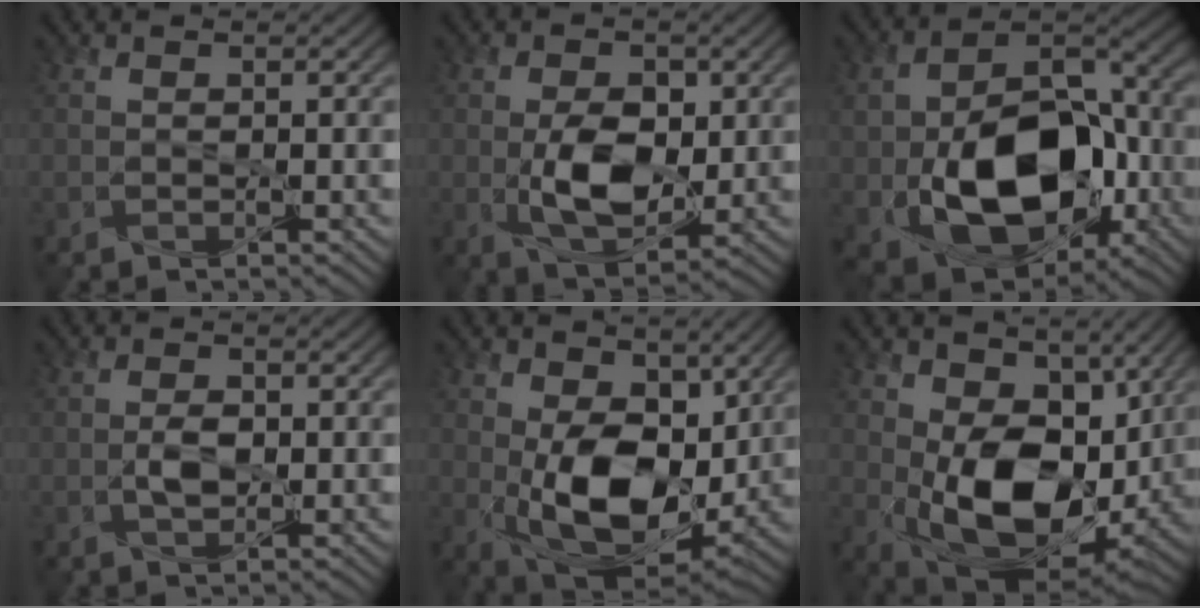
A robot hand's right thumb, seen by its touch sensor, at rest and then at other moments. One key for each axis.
{"total": 7.7, "fx": -0.5, "fy": 4.4, "fz": 6.3, "tx": -0.118, "ty": -0.004, "tz": -0.013}
{"total": 16.4, "fx": -4.3, "fy": 10.7, "fz": 11.7, "tx": -0.207, "ty": -0.023, "tz": -0.071}
{"total": 2.4, "fx": -0.8, "fy": 1.1, "fz": 2.0, "tx": -0.042, "ty": 0.002, "tz": -0.017}
{"total": 12.6, "fx": 0.2, "fy": 7.7, "fz": 9.9, "tx": -0.198, "ty": -0.011, "tz": 0.005}
{"total": 15.1, "fx": -0.1, "fy": 9.6, "fz": 11.6, "tx": -0.217, "ty": -0.029, "tz": 0.001}